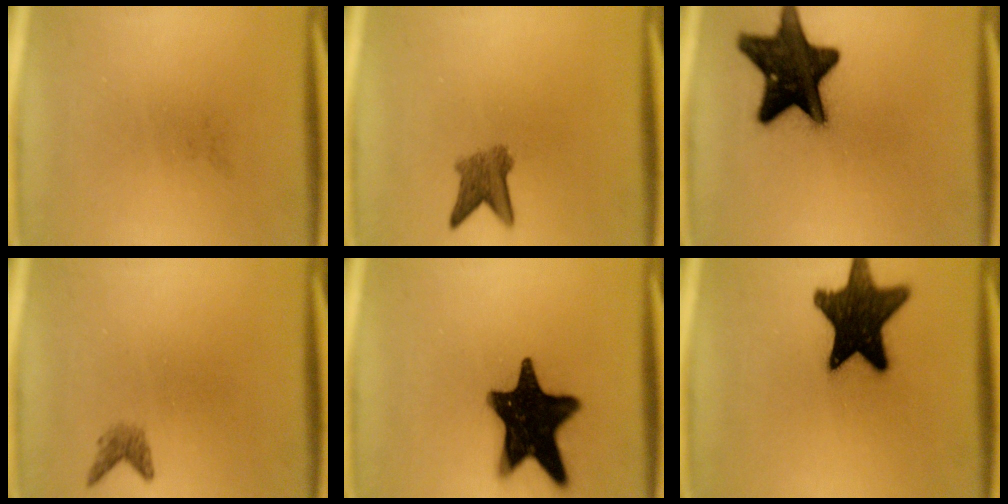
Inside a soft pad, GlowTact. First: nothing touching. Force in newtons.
{"total": 3.9}
{"total": 18.4}
{"total": 1.5}
{"total": 19.7}
{"total": 17.5}